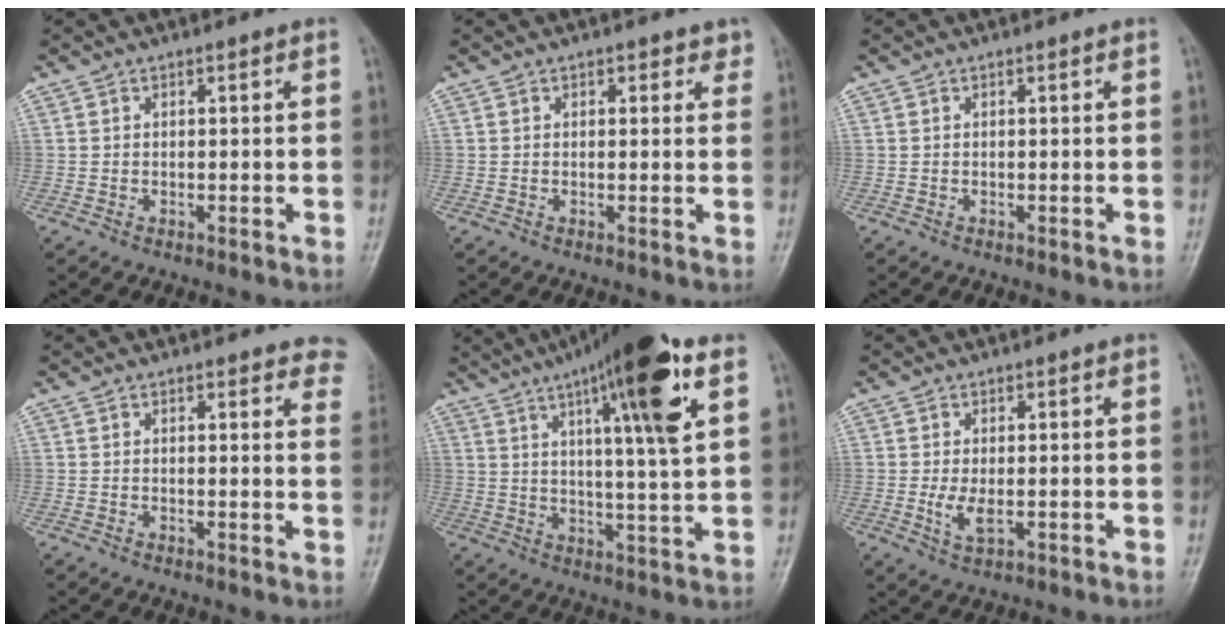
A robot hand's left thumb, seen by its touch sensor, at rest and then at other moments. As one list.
[{"total": 2.1, "force": [1.3, 1.4, 0.9], "torque": [0.014, -0.004, 0.011]}, {"total": 0.0}, {"total": 6.5, "force": [5.6, 2.3, 2.3], "torque": [0.016, -0.019, 0.041]}, {"total": 18.1, "force": [8.4, 2.7, 15.9], "torque": [-0.240, -0.016, 0.124]}, {"total": 3.5, "force": [-0.3, 1.7, 3.0], "torque": [-0.063, -0.009, -0.001]}]